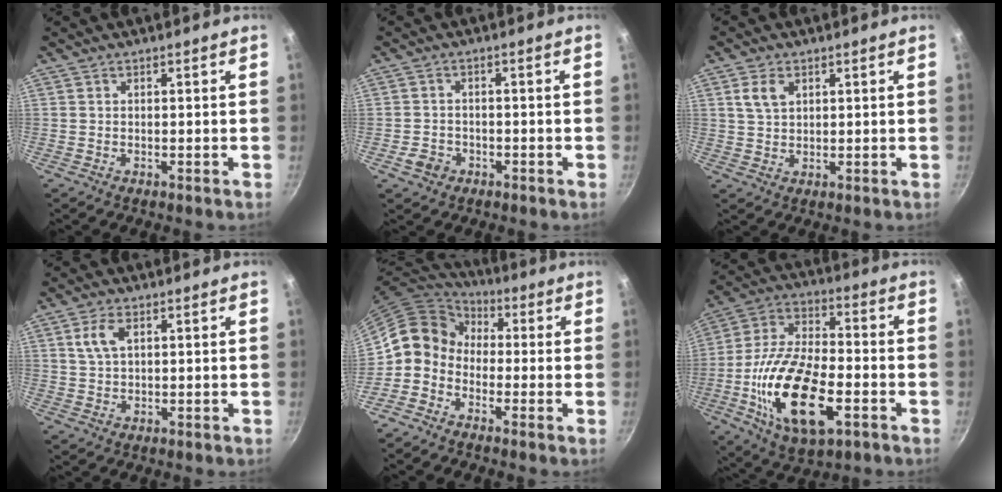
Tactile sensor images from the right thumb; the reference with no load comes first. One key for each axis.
{"total": 3.4, "fx": -1.6, "fy": 2.8, "fz": 1.1, "tx": -0.014, "ty": 0.019, "tz": -0.025}
{"total": 4.3, "fx": 1.7, "fy": 2.8, "fz": 2.7, "tx": -0.040, "ty": 0.000, "tz": 0.034}
{"total": 4.4, "fx": 1.6, "fy": 2.4, "fz": 3.3, "tx": -0.058, "ty": 0.003, "tz": 0.031}
{"total": 9.1, "fx": -1.5, "fy": 7.8, "fz": 4.4, "tx": -0.047, "ty": 0.044, "tz": -0.057}
{"total": 21.7, "fx": -6.2, "fy": 10.4, "fz": 17.9, "tx": -0.334, "ty": 0.020, "tz": -0.115}